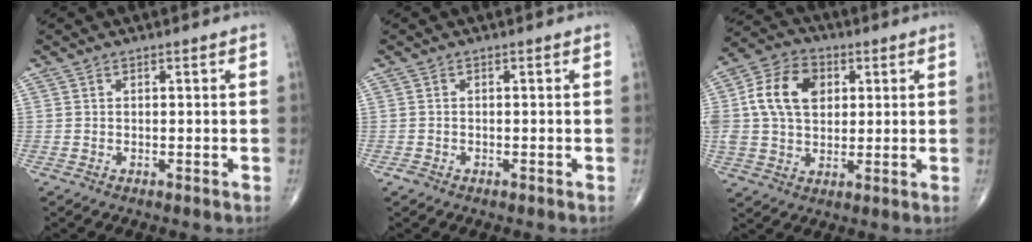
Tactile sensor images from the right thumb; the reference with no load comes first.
{"total": 0.8, "force": [-0.6, 0.5, 0.2], "torque": [-0.005, 0.004, -0.013]}
{"total": 13.0, "force": [2.7, 9.3, 8.7], "torque": [-0.148, 0.011, 0.043]}